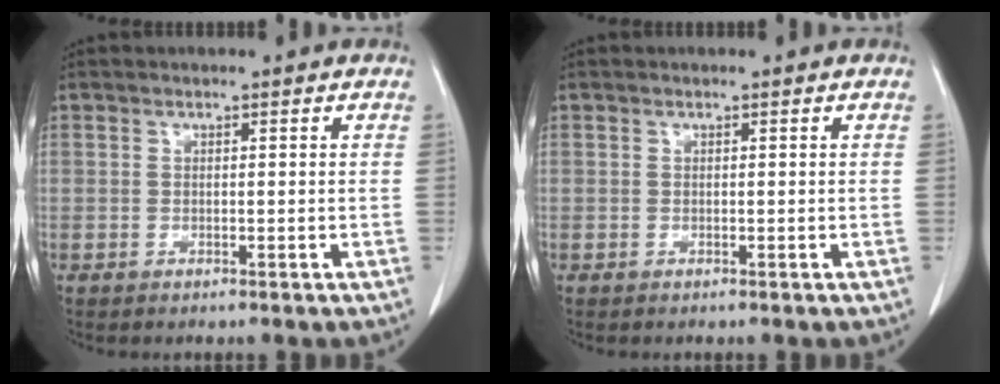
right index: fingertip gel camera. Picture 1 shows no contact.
{"total": 0.0}